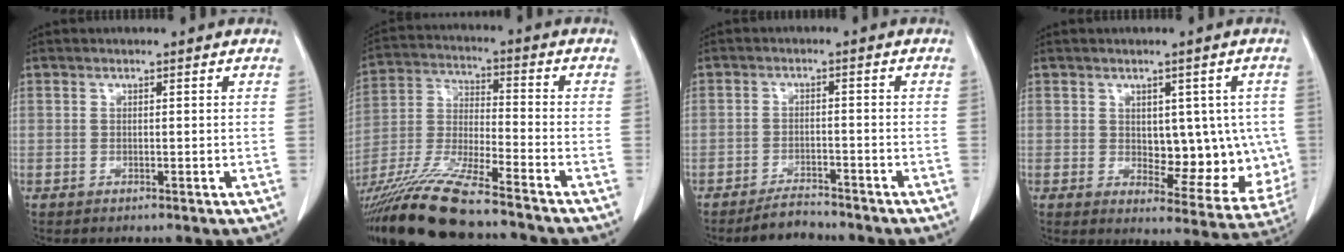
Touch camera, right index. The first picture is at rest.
{"total": 19.0, "force": [-15.8, 1.0, 10.4], "torque": [-0.234, -0.042, -0.290]}
{"total": 3.6, "force": [-3.4, 1.0, 0.6], "torque": [-0.012, -0.004, -0.058]}
{"total": 10.9, "force": [0.7, 5.8, 9.2], "torque": [-0.092, 0.005, 0.028]}